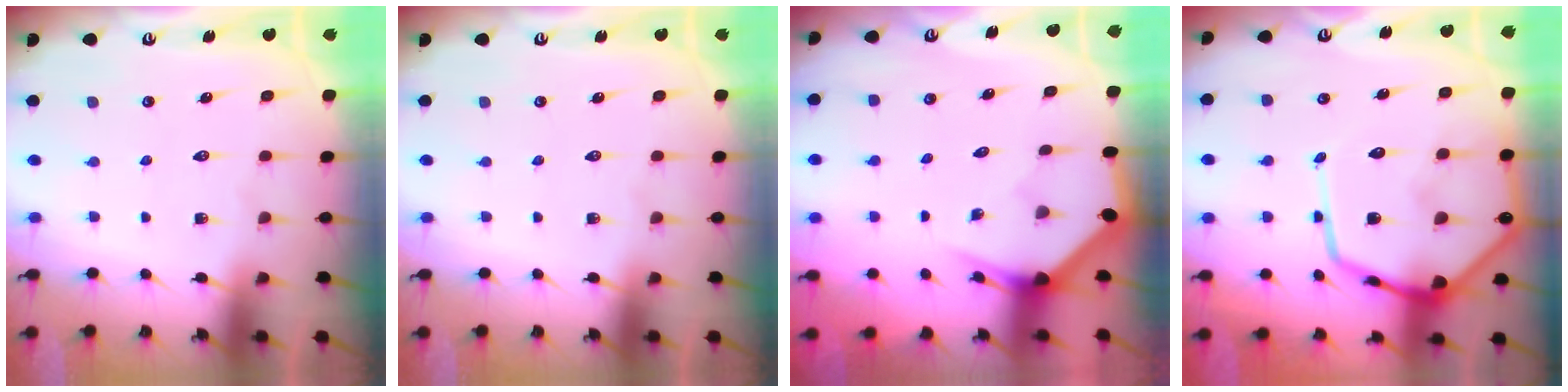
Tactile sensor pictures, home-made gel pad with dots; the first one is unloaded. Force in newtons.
{"total": 0.0}
{"total": 2.9, "press": 2.9, "slide": 0.1}
{"total": 17.4, "press": 17.3, "slide": 1.6}